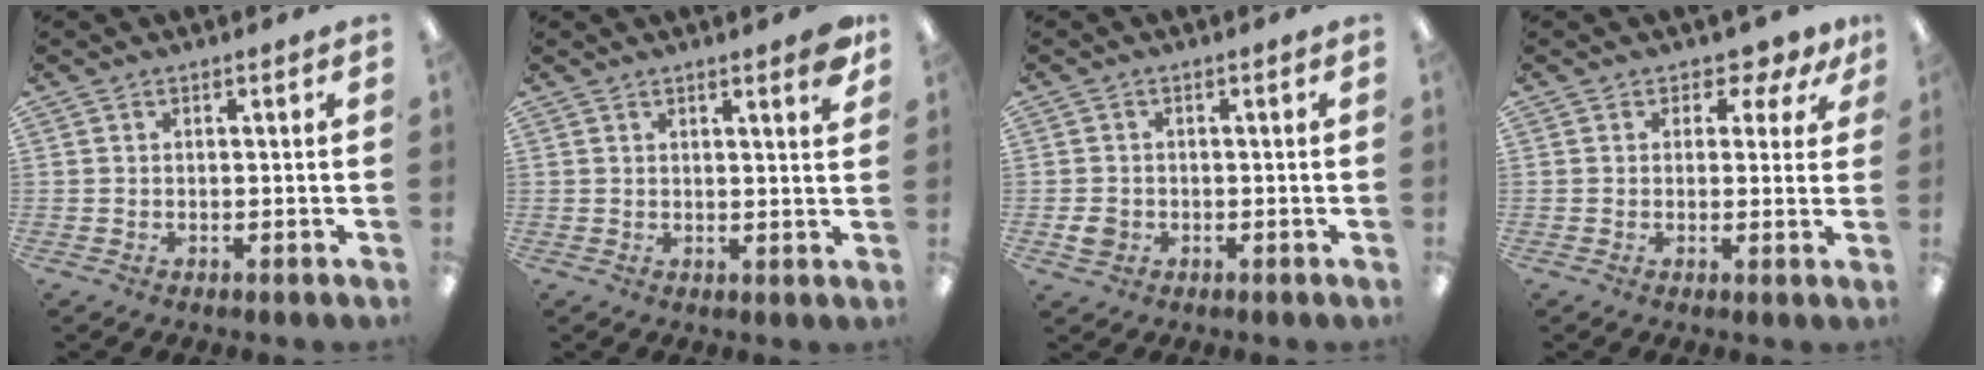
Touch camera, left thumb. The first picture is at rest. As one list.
[{"total": 4.5, "force": [3.4, 0.5, 2.9], "torque": [-0.041, -0.019, 0.054]}, {"total": 2.6, "force": [-0.5, 2.2, 1.2], "torque": [-0.011, 0.000, -0.008]}, {"total": 3.6, "force": [2.2, 2.6, 1.3], "torque": [-0.011, -0.012, 0.036]}]